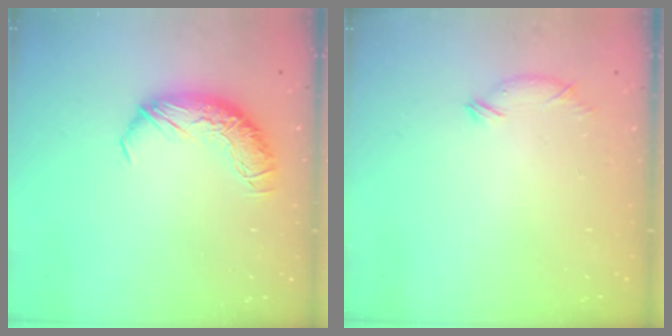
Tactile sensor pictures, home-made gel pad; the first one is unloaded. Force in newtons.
{"total": 5.0, "press": 5.0, "slide": 0.7}